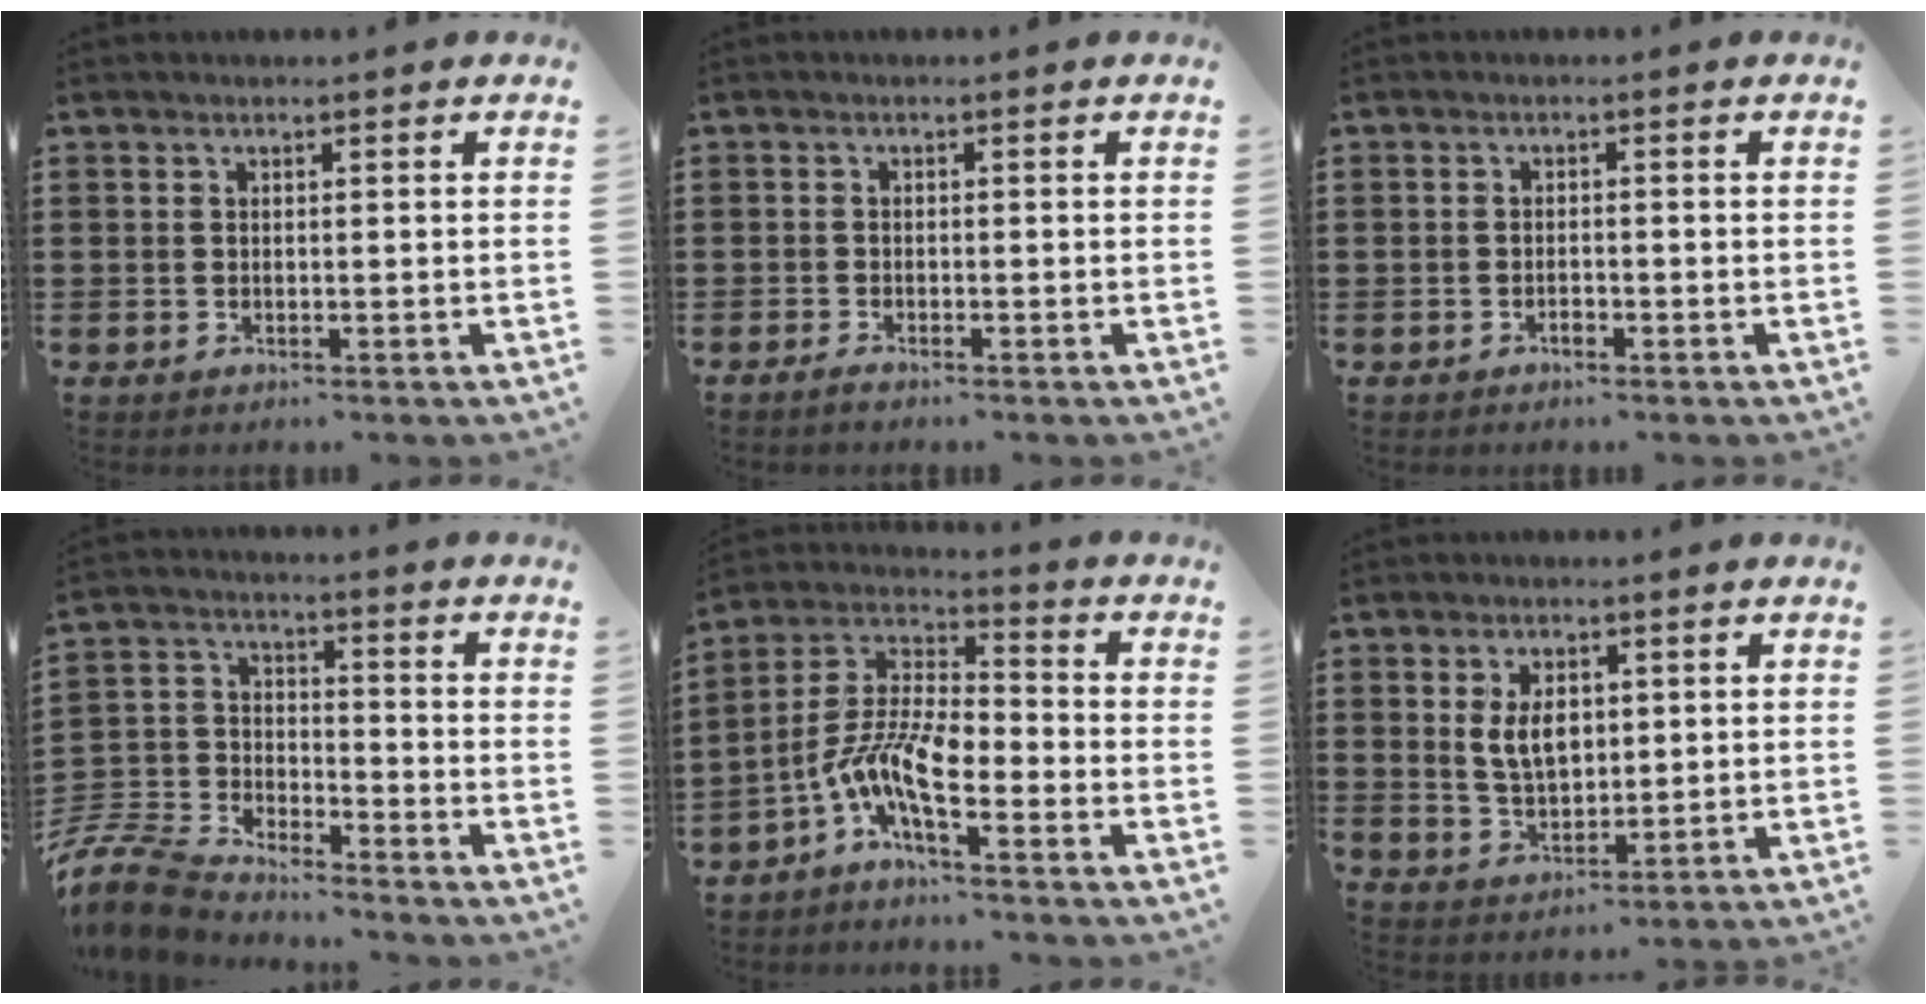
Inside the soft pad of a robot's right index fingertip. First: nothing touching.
{"total": 1.0, "force": [-1.0, 0.0, 0.2], "torque": [-0.009, -0.005, -0.018]}
{"total": 1.1, "force": [-0.9, 0.4, 0.5], "torque": [-0.012, -0.002, -0.017]}
{"total": 8.4, "force": [-8.1, 1.8, 1.6], "torque": [-0.073, -0.001, -0.173]}
{"total": 9.6, "force": [-4.8, 3.3, 7.7], "torque": [-0.186, -0.009, -0.100]}
{"total": 5.7, "force": [1.3, 3.4, 4.4], "torque": [-0.088, 0.008, 0.019]}